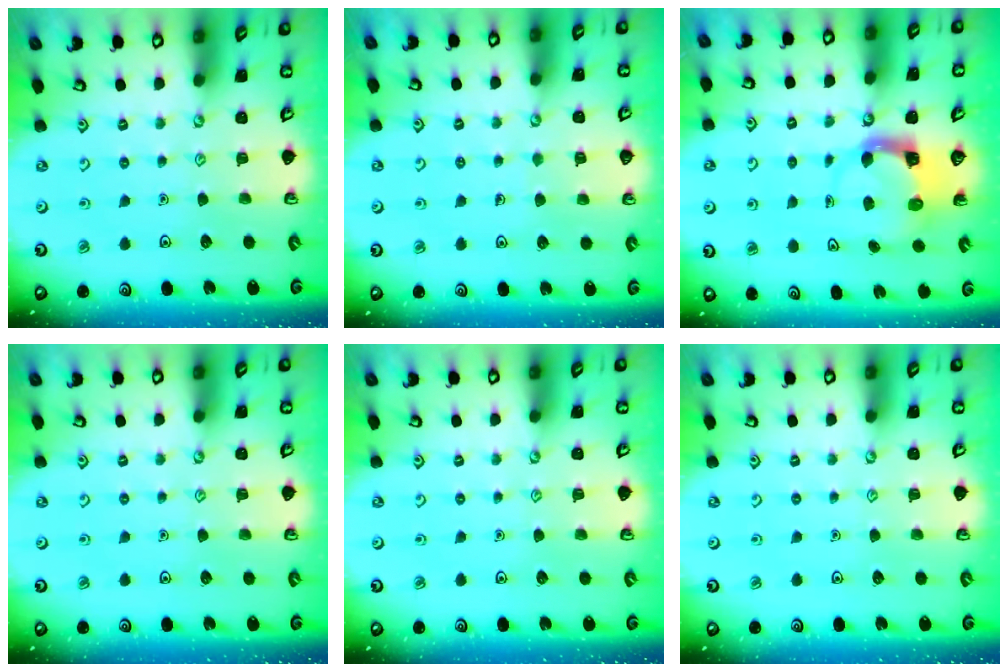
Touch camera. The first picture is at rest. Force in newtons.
{"total": 4.6, "press": 4.6, "slide": 0.4}
{"total": 3.6, "press": 3.6, "slide": 0.6}
{"total": 0.0}
{"total": 0.0}
{"total": 0.0}